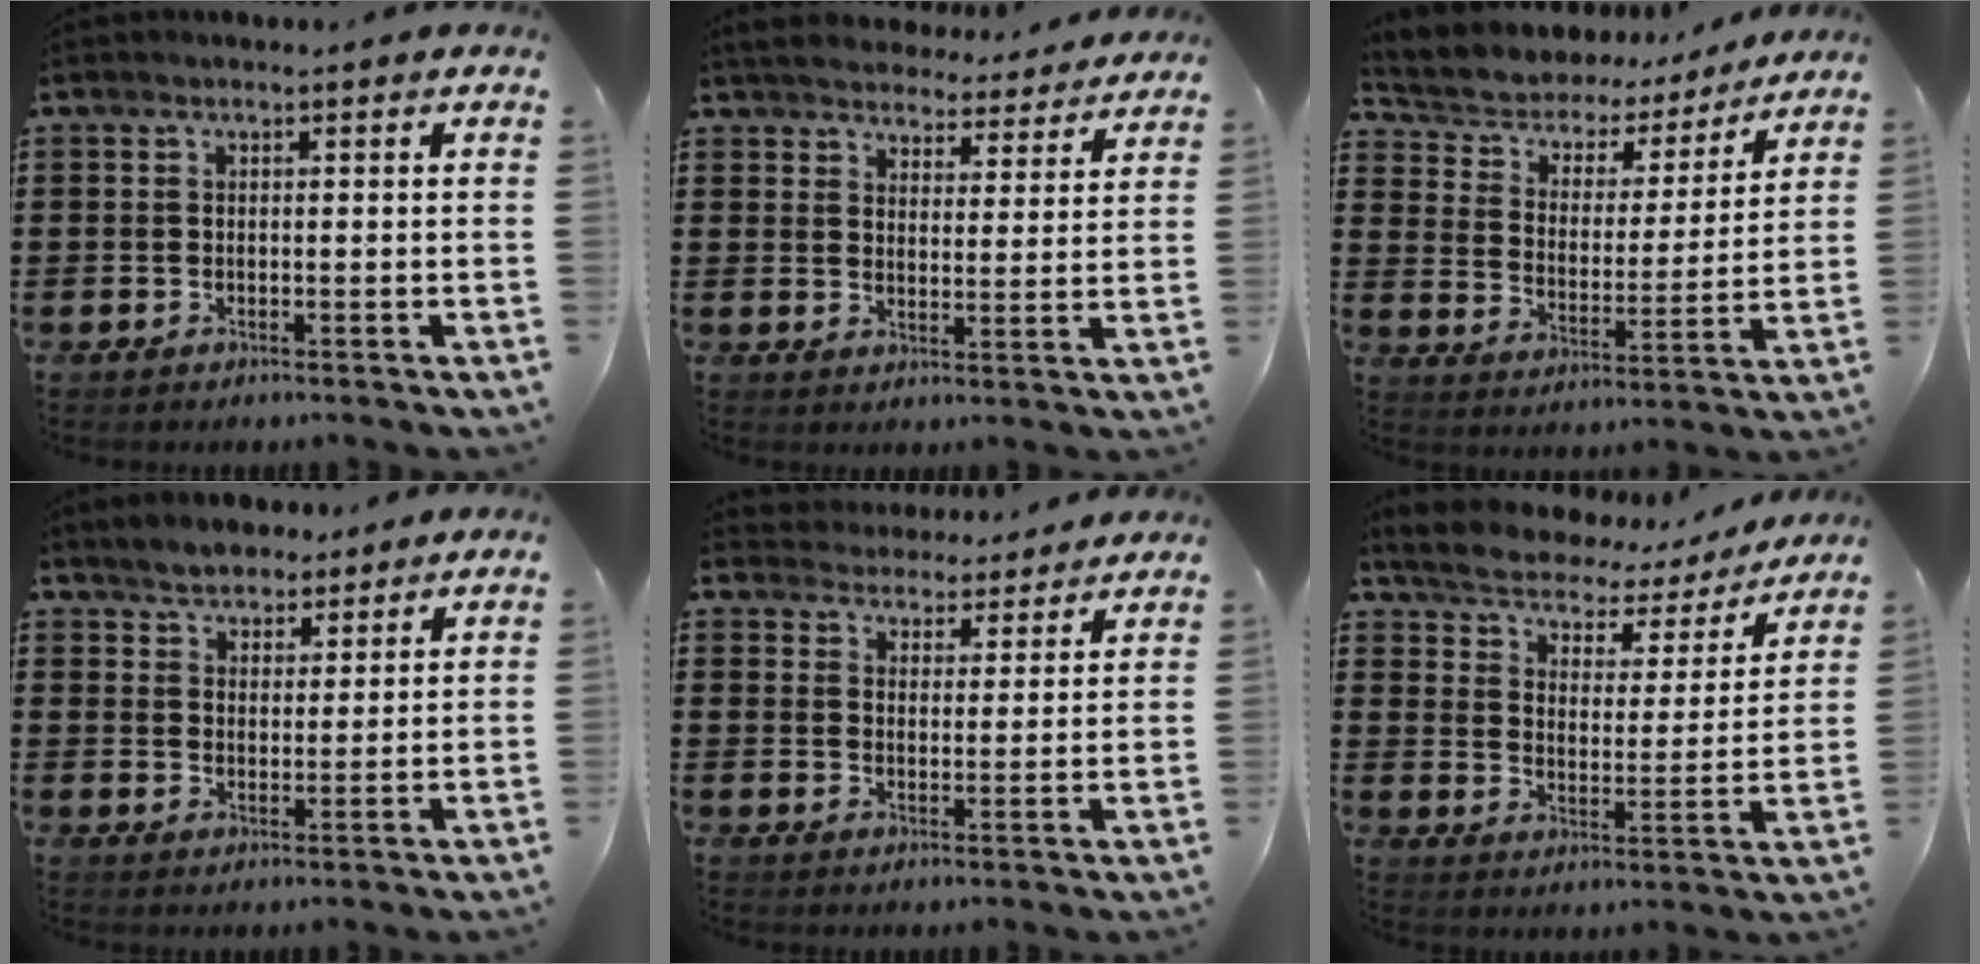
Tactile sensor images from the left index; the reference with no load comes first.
{"total": 4.8, "force": [4.8, 0.3, 0.3], "torque": [-0.031, -0.032, 0.082]}
{"total": 4.5, "force": [4.1, 1.7, 0.1], "torque": [-0.032, -0.032, 0.065]}
{"total": 4.0, "force": [3.6, 1.6, 0.2], "torque": [-0.018, 0.001, 0.069]}
{"total": 4.1, "force": [4.0, 0.4, -0.4], "torque": [-0.011, -0.023, 0.071]}
{"total": 4.0, "force": [3.9, 0.8, 0.4], "torque": [-0.033, -0.032, 0.060]}